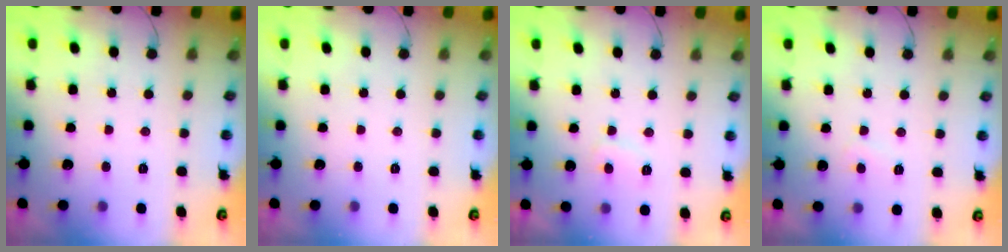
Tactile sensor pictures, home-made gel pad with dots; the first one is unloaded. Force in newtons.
{"total": 0.0}
{"total": 3.7, "press": 3.6, "slide": 0.7}
{"total": 1.2, "press": 1.2, "slide": 0.3}